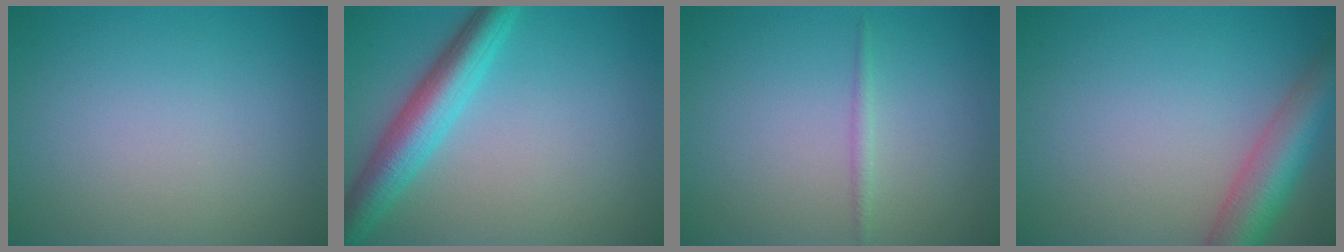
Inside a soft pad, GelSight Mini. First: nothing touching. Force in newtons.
{"total": 5.3, "press": 5.3, "slide": 0.2}
{"total": 0.9, "press": 0.9, "slide": 0.0}
{"total": 5.8, "press": 5.8, "slide": 0.3}